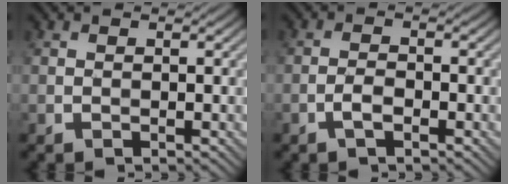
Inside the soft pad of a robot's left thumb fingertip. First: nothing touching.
{"total": 2.2, "force": [-1.2, 0.7, 1.6], "torque": [-0.034, 0.003, -0.027]}